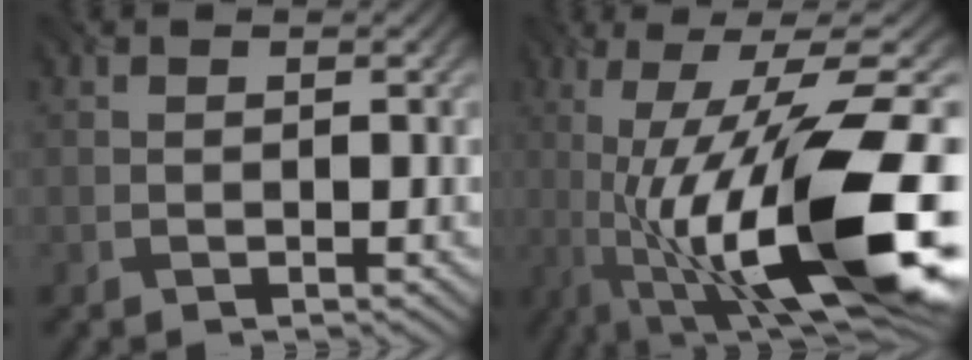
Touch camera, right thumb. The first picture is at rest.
{"total": 18.0, "force": [-3.9, 4.8, 17.0], "torque": [-0.288, 0.006, -0.064]}